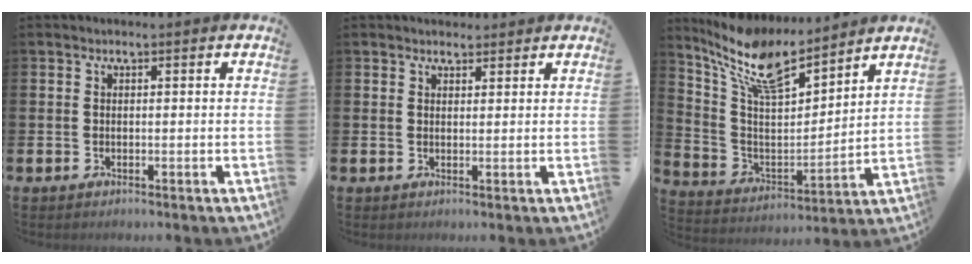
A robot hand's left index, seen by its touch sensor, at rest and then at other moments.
{"total": 2.3, "force": [2.1, 0.7, -0.1], "torque": [0.005, -0.007, 0.039]}
{"total": 11.4, "force": [9.6, 3.1, 5.3], "torque": [-0.147, -0.046, 0.172]}